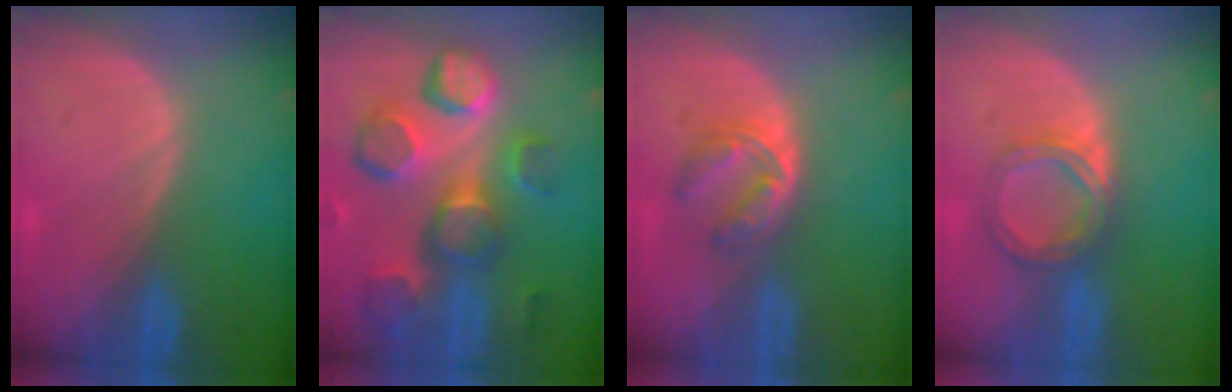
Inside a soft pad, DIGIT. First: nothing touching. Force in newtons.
{"total": 12.7, "press": 11.2, "slide": 6.0}
{"total": 5.6, "press": 4.9, "slide": 2.6}
{"total": 5.6, "press": 5.3, "slide": 1.9}